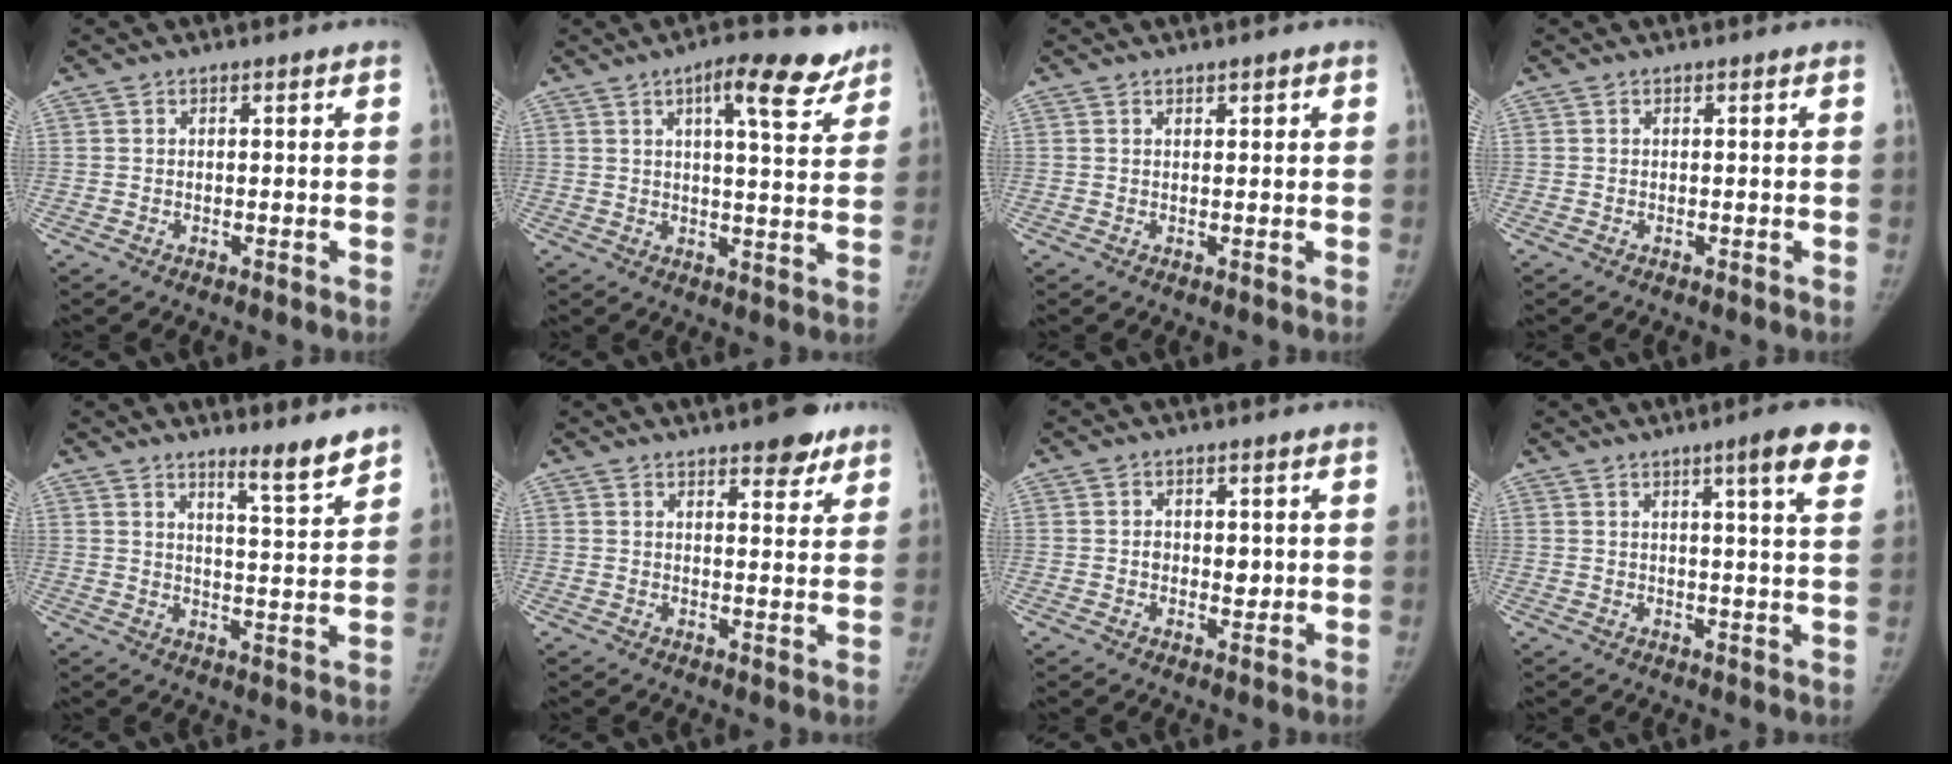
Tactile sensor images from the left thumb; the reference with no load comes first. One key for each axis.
{"total": 10.8, "fx": 6.5, "fy": 3.4, "fz": 7.9, "tx": -0.085, "ty": -0.022, "tz": 0.088}
{"total": 0.9, "fx": 0.6, "fy": 0.4, "fz": 0.6, "tx": -0.004, "ty": -0.001, "tz": 0.008}
{"total": 0.0}
{"total": 6.7, "fx": 5.6, "fy": 0.4, "fz": 3.7, "tx": -0.046, "ty": -0.054, "tz": 0.086}
{"total": 6.9, "fx": 4.8, "fy": 2.5, "fz": 4.2, "tx": -0.028, "ty": -0.024, "tz": 0.061}
{"total": 3.5, "fx": 0.2, "fy": 2.6, "fz": 2.4, "tx": -0.018, "ty": -0.001, "tz": 0.004}
{"total": 8.9, "fx": 5.1, "fy": 0.8, "fz": 7.2, "tx": -0.082, "ty": -0.022, "tz": 0.058}